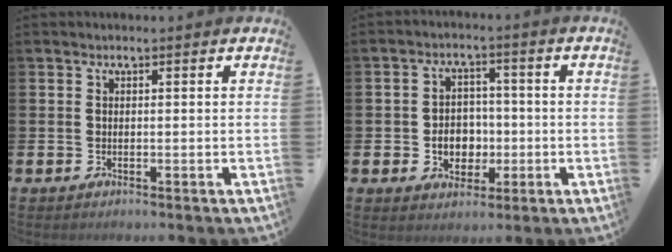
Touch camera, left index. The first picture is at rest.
{"total": 4.8, "force": [-0.9, 4.1, 2.2], "torque": [-0.036, 0.005, -0.024]}